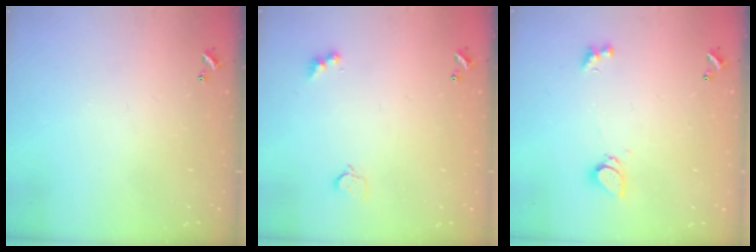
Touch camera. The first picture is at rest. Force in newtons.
{"total": 4.2, "press": 4.2, "slide": 0.6}
{"total": 1.4, "press": 1.3, "slide": 0.4}